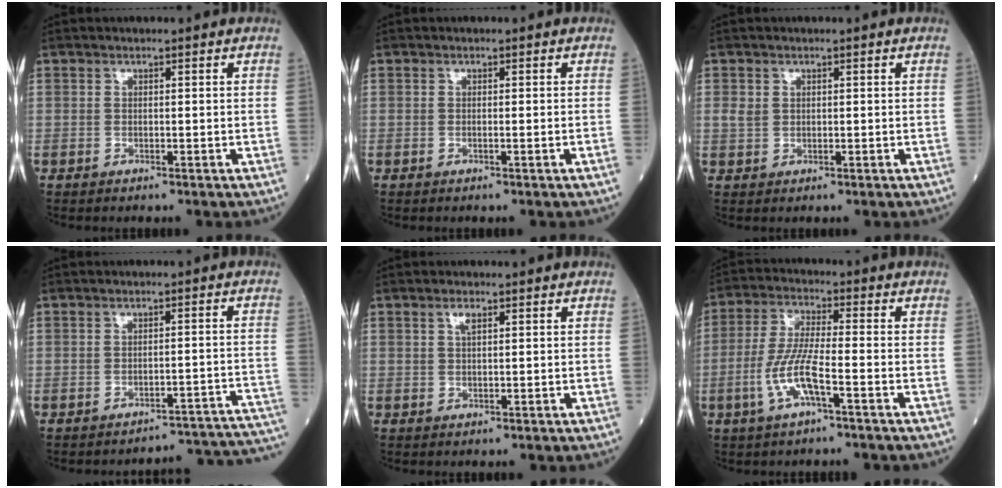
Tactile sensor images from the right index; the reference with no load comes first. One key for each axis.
{"total": 0.6, "fx": -0.3, "fy": -0.2, "fz": 0.5, "tx": -0.007, "ty": 0.000, "tz": -0.005}
{"total": 1.6, "fx": 0.5, "fy": 1.4, "fz": 0.8, "tx": -0.020, "ty": 0.009, "tz": 0.012}
{"total": 13.8, "fx": -13.8, "fy": -0.2, "fz": 0.7, "tx": 0.030, "ty": 0.021, "tz": -0.151}
{"total": 1.4, "fx": 0.7, "fy": 0.3, "fz": 1.1, "tx": -0.023, "ty": 0.002, "tz": 0.013}
{"total": 7.6, "fx": -2.9, "fy": 0.7, "fz": 7.0, "tx": -0.150, "ty": 0.001, "tz": -0.059}